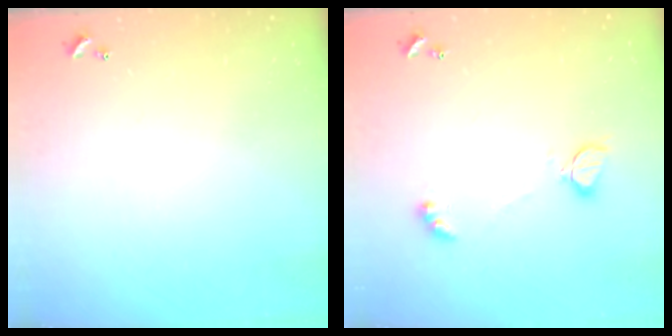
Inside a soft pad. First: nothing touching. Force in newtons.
{"total": 2.1, "press": 2.0, "slide": 0.5}